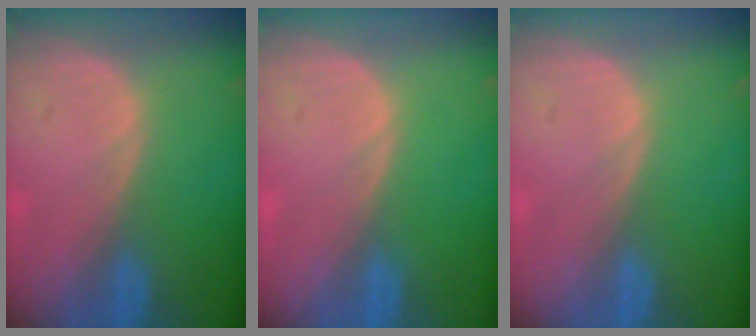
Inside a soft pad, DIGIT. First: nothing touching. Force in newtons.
{"total": 0.0}
{"total": 0.0}